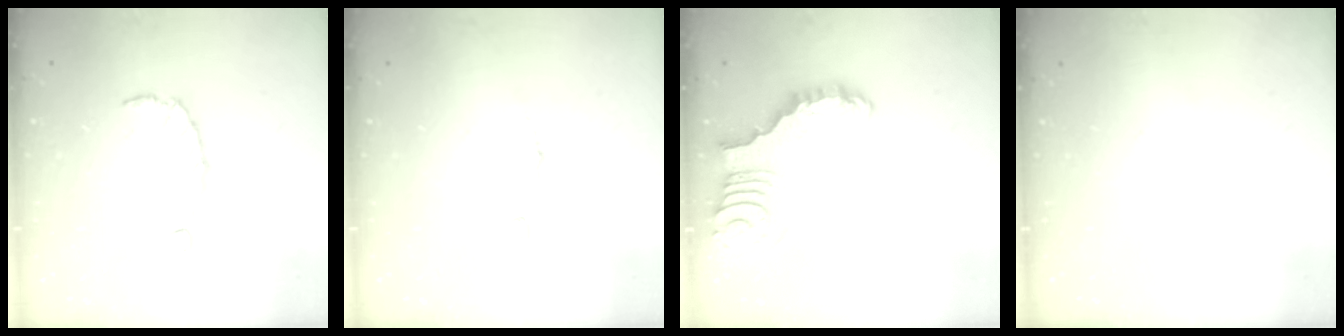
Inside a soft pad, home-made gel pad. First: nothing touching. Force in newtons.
{"total": 1.7, "press": 1.7, "slide": 0.1}
{"total": 3.8, "press": 3.8, "slide": 0.3}
{"total": 0.0}